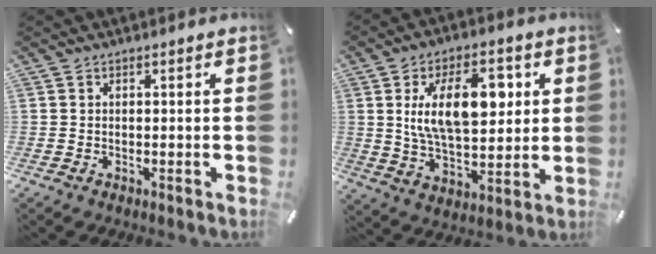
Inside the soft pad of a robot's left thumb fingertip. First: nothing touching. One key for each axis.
{"total": 16.4, "fx": 4.6, "fy": 8.8, "fz": 13.1, "tx": -0.219, "ty": -0.001, "tz": 0.076}